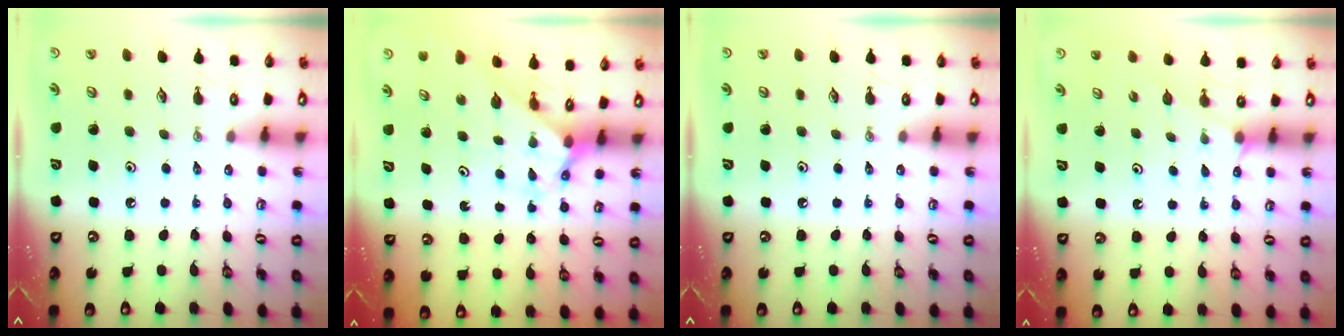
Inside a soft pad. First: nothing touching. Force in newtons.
{"total": 2.3, "press": 2.3, "slide": 0.2}
{"total": 0.0}
{"total": 2.6, "press": 2.5, "slide": 0.5}